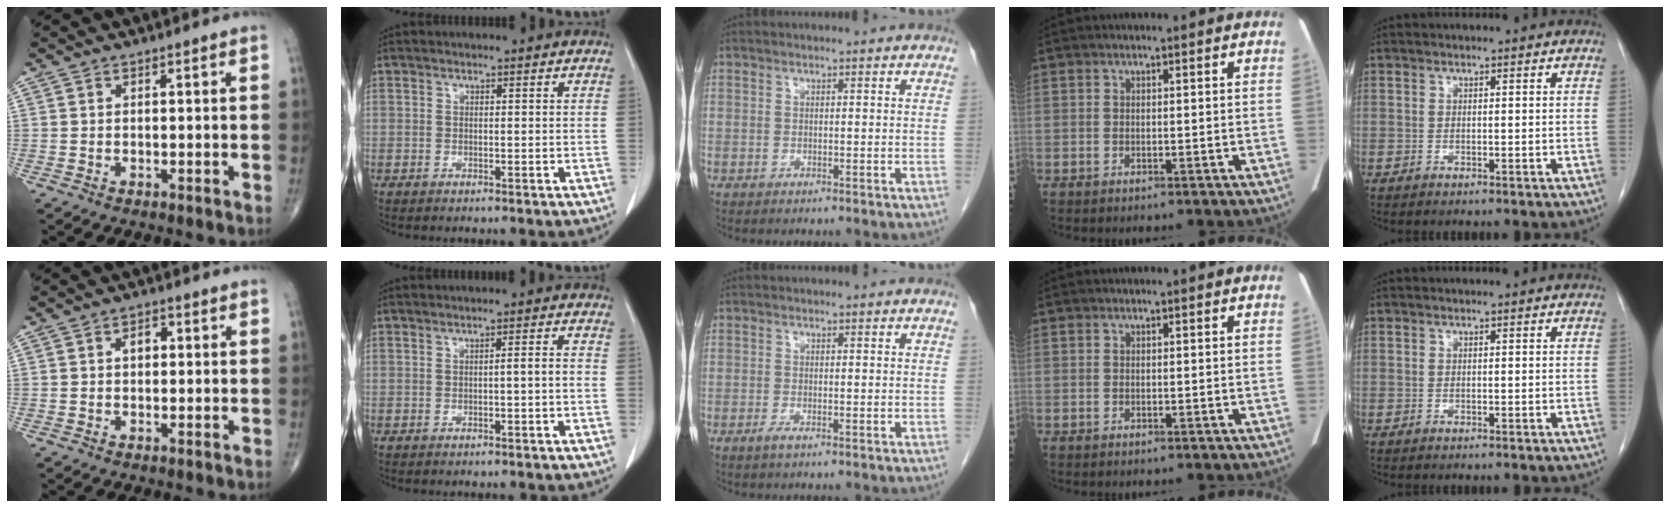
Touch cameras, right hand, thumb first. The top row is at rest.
{"thumb": {"total": 2.7, "force": [0.3, 1.9, 1.9], "torque": [-0.024, 0.010, 0.002]}, "index": {"total": 1.5, "force": [-0.6, -0.1, 1.4], "torque": [-0.020, 0.002, -0.009]}, "middle": {"total": 1.9, "force": [-1.0, 0.4, 1.6], "torque": [-0.032, -0.003, -0.019]}}